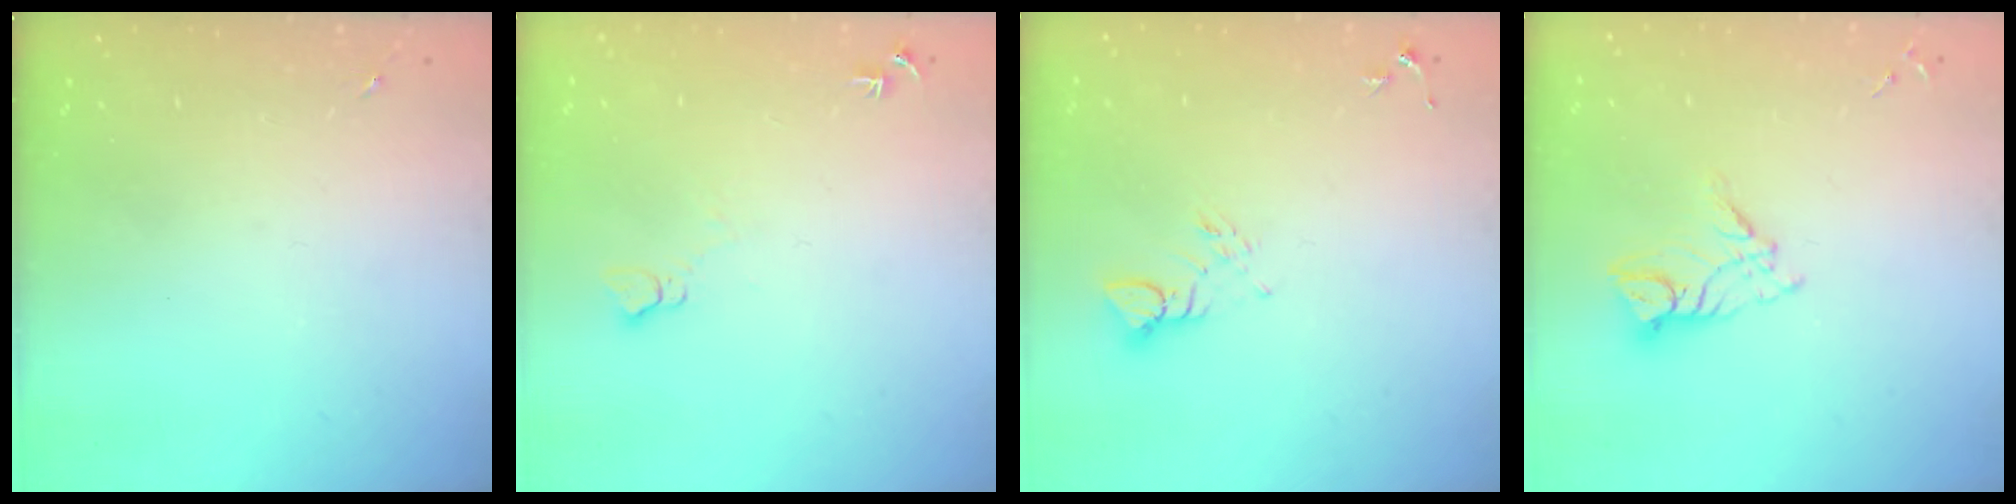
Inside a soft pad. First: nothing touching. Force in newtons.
{"total": 5.7, "press": 5.7, "slide": 0.7}
{"total": 3.9, "press": 3.9, "slide": 0.5}
{"total": 9.7, "press": 9.6, "slide": 0.9}